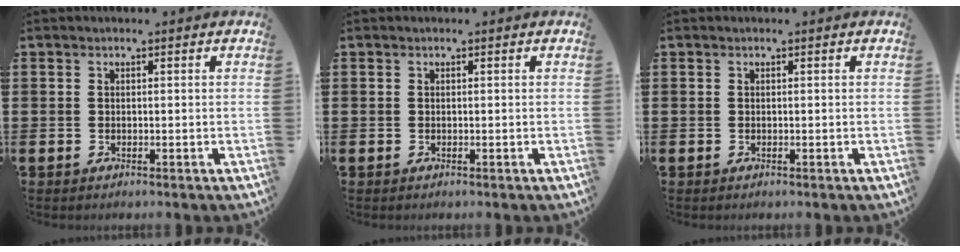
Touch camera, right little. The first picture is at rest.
{"total": 0.0}
{"total": 0.0}